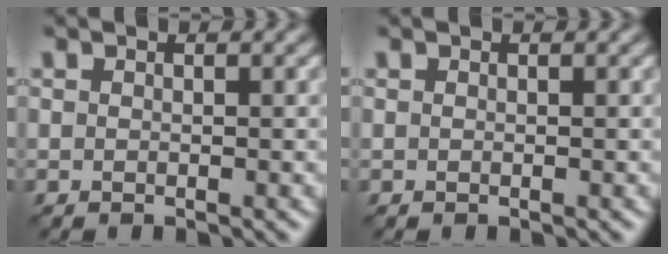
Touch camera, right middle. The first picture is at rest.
{"total": 0.0}